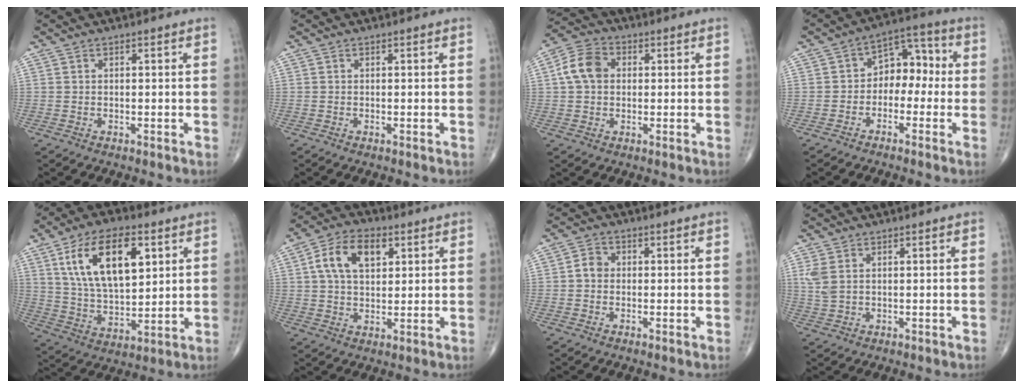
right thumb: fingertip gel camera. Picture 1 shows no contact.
{"total": 0.0}
{"total": 7.4, "force": [1.0, 5.6, 4.8], "torque": [-0.084, 0.017, 0.010]}
{"total": 8.2, "force": [-1.1, 5.8, 5.6], "torque": [-0.048, 0.042, -0.035]}
{"total": 17.7, "force": [6.6, 8.8, 13.9], "torque": [-0.226, -0.020, 0.125]}
{"total": 10.4, "force": [3.3, 6.2, 7.7], "torque": [-0.125, 0.006, 0.054]}
{"total": 2.7, "force": [-0.1, 2.4, 1.4], "torque": [-0.015, 0.009, -0.009]}
{"total": 3.3, "force": [1.1, 2.0, 2.4], "torque": [-0.062, 0.003, 0.030]}